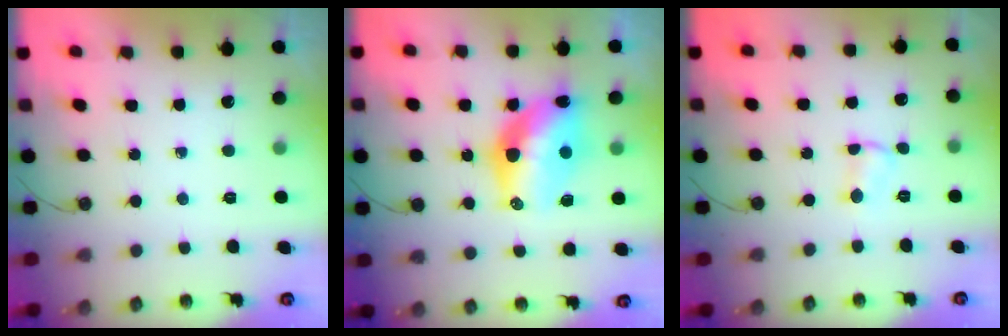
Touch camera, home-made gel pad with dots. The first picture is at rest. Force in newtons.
{"total": 13.8, "press": 13.7, "slide": 1.5}
{"total": 2.8, "press": 2.8, "slide": 0.4}